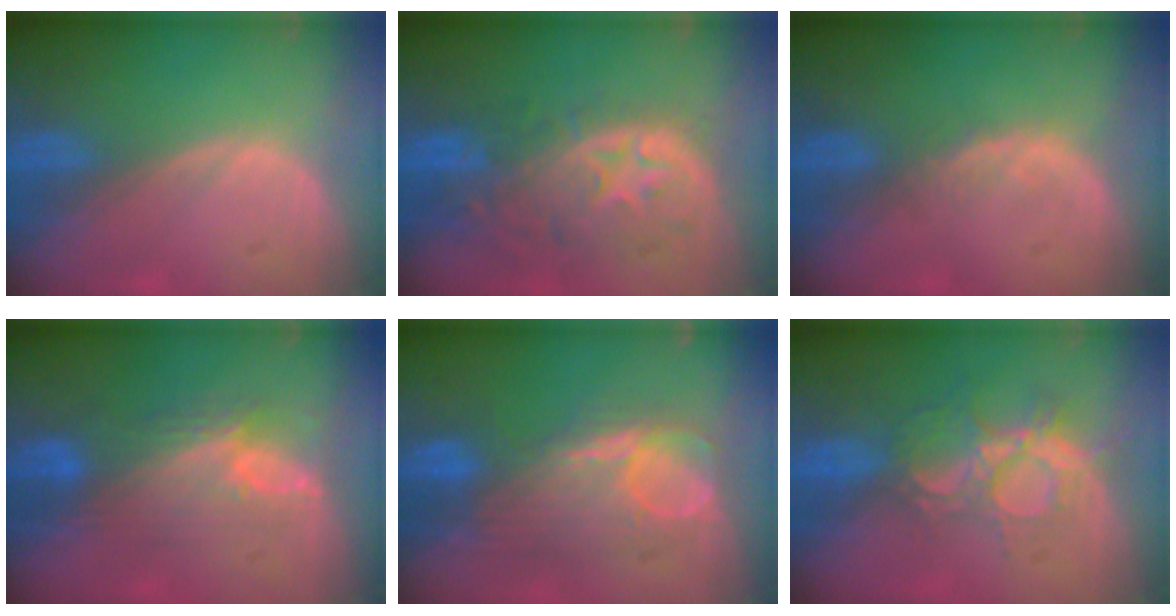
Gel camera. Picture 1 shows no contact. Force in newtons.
{"total": 11.0, "press": 9.7, "slide": 5.2}
{"total": 1.4, "press": 1.4, "slide": 0.2}
{"total": 7.5, "press": 7.4, "slide": 1.4}
{"total": 8.7, "press": 8.7, "slide": 0.8}
{"total": 9.3, "press": 7.9, "slide": 4.9}